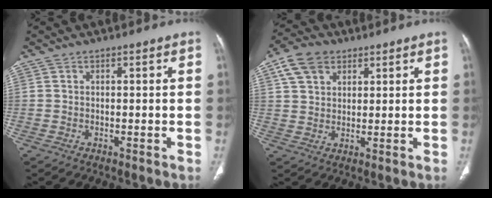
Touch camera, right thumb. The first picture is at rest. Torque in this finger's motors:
{"motor_torque": [-0.48, 0.48, 0.51, -0.51, 0.08]}